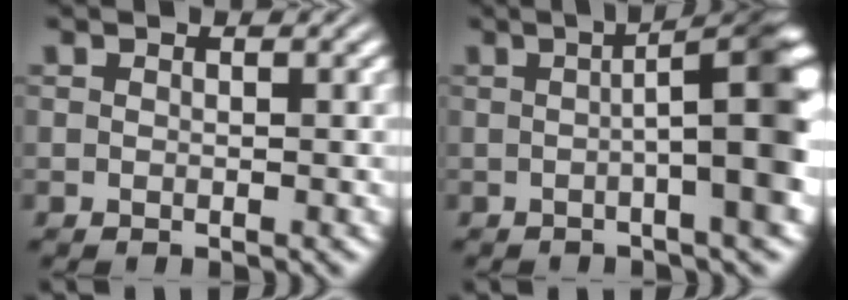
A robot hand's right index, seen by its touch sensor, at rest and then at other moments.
{"total": 8.0, "force": [-0.2, 1.1, 7.9], "torque": [-0.077, 0.004, -0.006]}